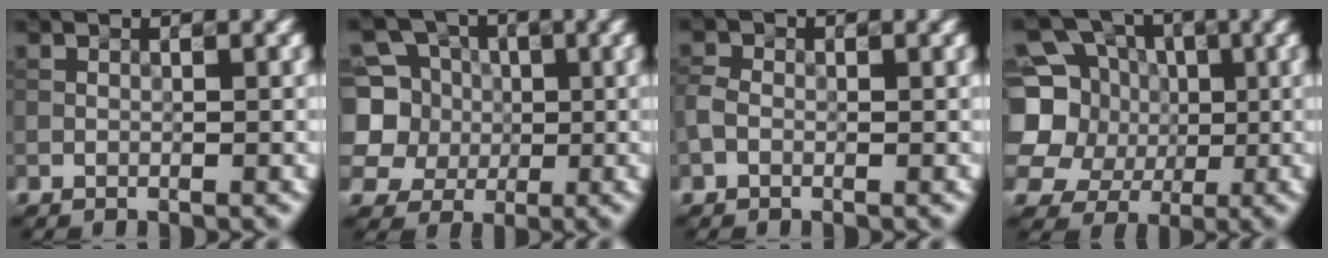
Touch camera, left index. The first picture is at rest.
{"total": 7.9, "force": [1.1, 7.2, 3.0], "torque": [-0.077, 0.033, -0.008]}
{"total": 1.4, "force": [-0.5, 1.1, 0.8], "torque": [-0.017, 0.004, -0.015]}
{"total": 10.6, "force": [1.6, 9.5, 4.3], "torque": [-0.123, 0.027, 0.002]}